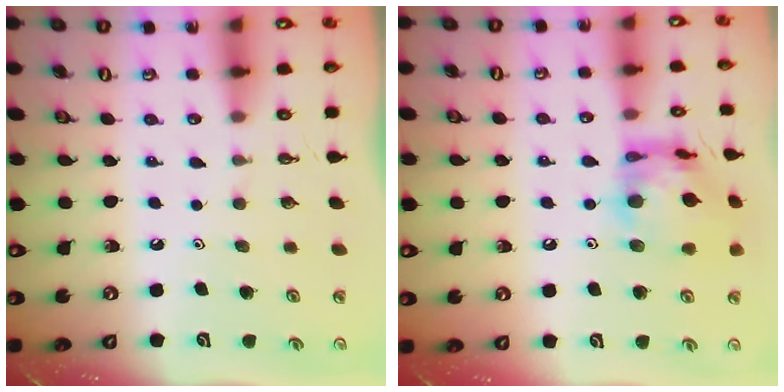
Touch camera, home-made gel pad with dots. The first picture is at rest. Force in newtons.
{"total": 15.2, "press": 15.2, "slide": 1.3}